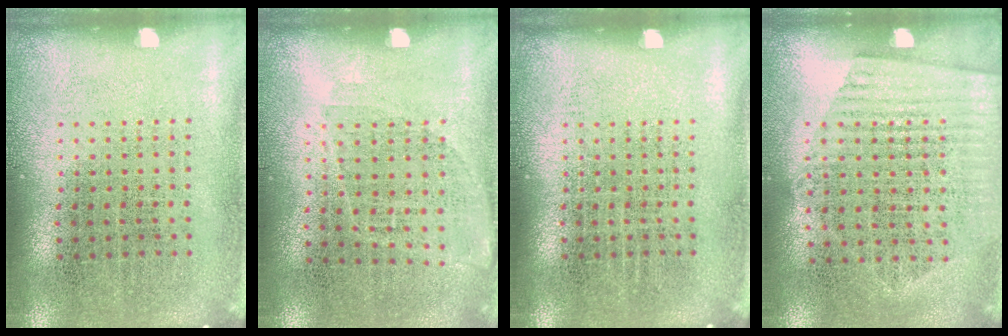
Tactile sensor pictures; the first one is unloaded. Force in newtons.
{"total": 1.0, "press": 0.8, "slide": 0.6}
{"total": 0.0}
{"total": 1.5, "press": 1.2, "slide": 0.8}